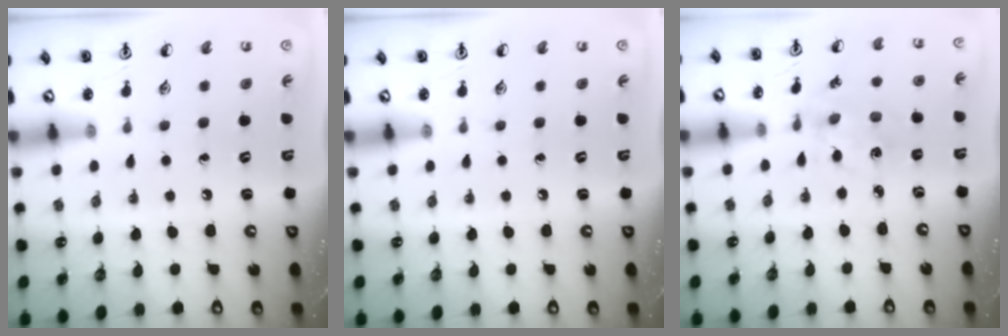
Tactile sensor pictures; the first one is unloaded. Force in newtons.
{"total": 0.0}
{"total": 1.7, "press": 1.6, "slide": 0.1}